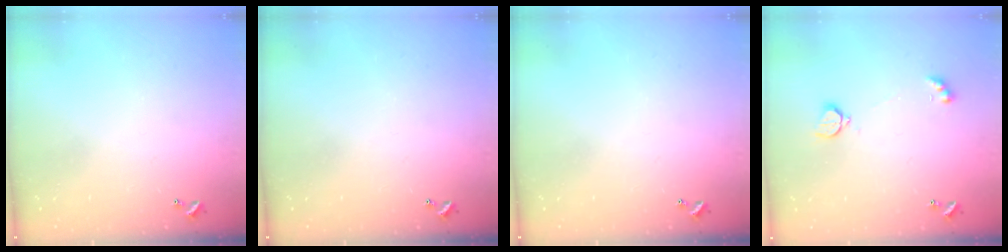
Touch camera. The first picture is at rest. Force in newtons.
{"total": 0.0}
{"total": 0.0}
{"total": 2.4, "press": 2.3, "slide": 0.8}